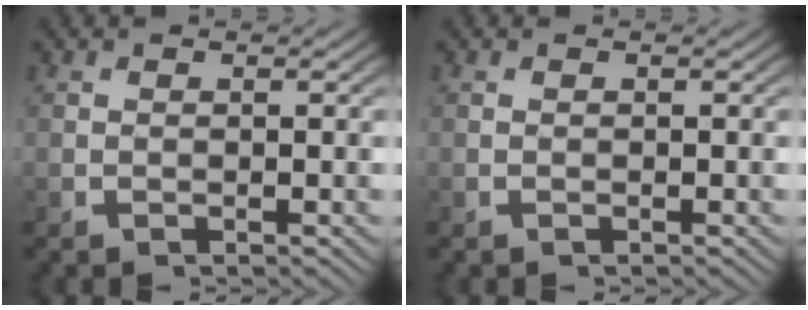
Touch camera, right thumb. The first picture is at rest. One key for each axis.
{"total": 0.0}